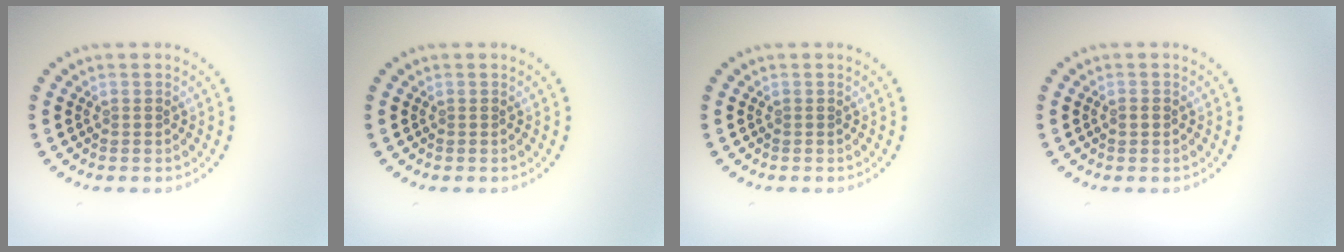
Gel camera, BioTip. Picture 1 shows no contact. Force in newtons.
{"total": 0.0}
{"total": 0.0}
{"total": 0.9, "press": 0.9, "slide": 0.1}